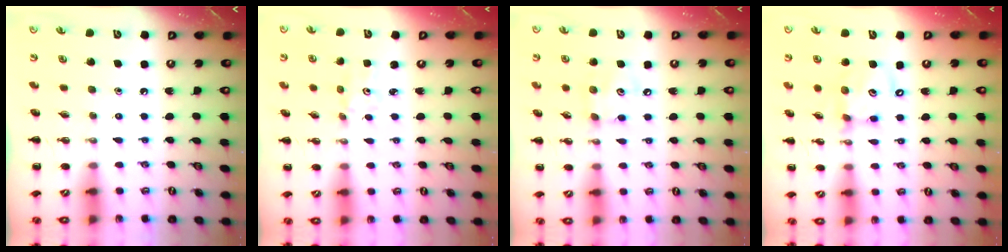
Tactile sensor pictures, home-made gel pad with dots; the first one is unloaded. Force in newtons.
{"total": 1.1, "press": 1.0, "slide": 0.3}
{"total": 5.2, "press": 5.2, "slide": 0.8}
{"total": 12.1, "press": 11.8, "slide": 2.6}